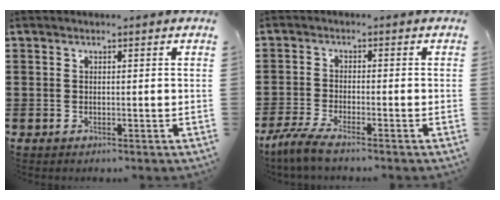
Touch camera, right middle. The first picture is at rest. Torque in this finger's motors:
{"motor_torque": [2.04, 0.10, 0.46, 0.16]}